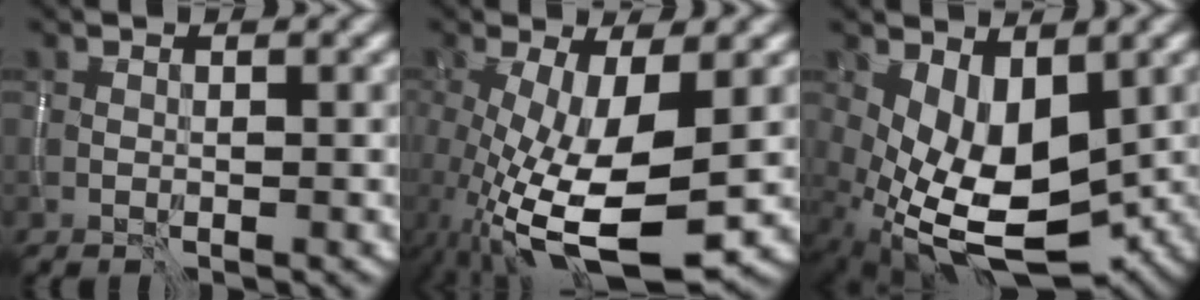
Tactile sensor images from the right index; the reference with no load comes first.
{"total": 11.8, "force": [-2.5, 4.4, 10.6], "torque": [-0.198, -0.025, -0.040]}
{"total": 7.9, "force": [-0.6, 4.3, 6.6], "torque": [-0.133, -0.017, 0.000]}